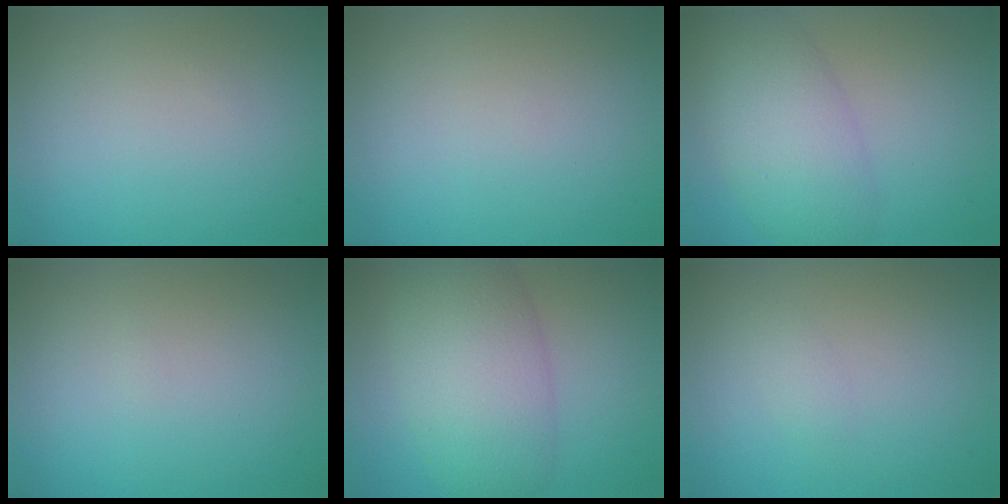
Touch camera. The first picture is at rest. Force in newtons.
{"total": 0.0}
{"total": 5.8, "press": 5.8, "slide": 0.2}
{"total": 0.0}
{"total": 7.5, "press": 7.5, "slide": 0.2}
{"total": 0.9, "press": 0.9, "slide": 0.0}